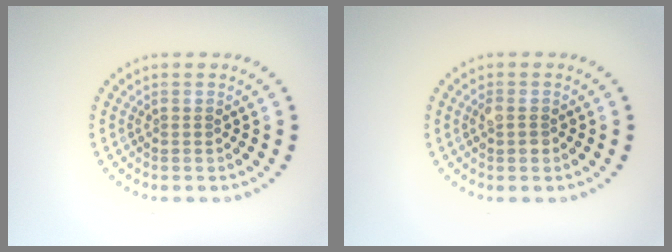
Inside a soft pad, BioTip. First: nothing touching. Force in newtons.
{"total": 1.6, "press": 1.5, "slide": 0.3}